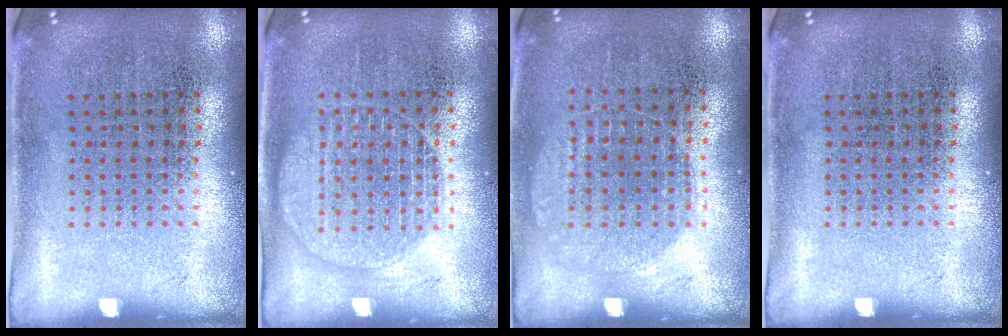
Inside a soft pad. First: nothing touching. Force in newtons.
{"total": 1.4, "press": 1.4, "slide": 0.2}
{"total": 0.7, "press": 0.6, "slide": 0.2}
{"total": 0.0}